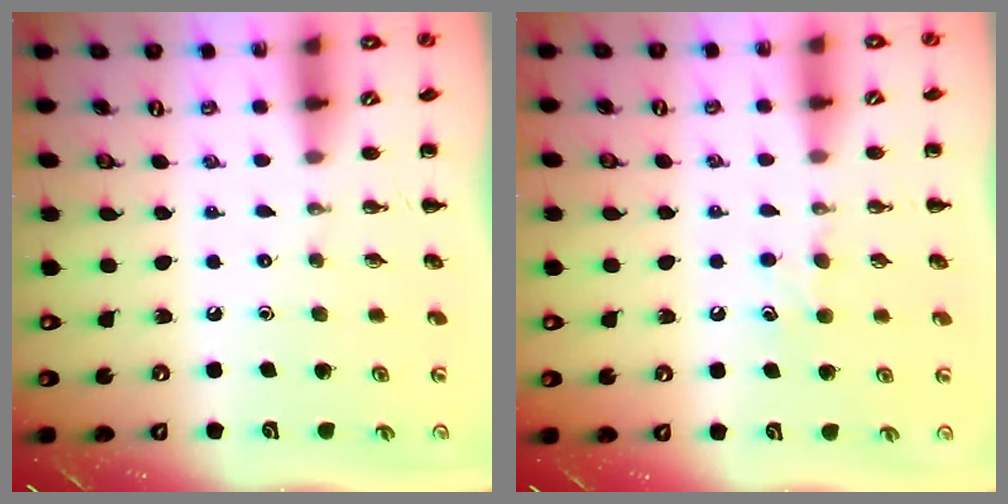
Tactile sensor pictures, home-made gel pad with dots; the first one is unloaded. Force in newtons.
{"total": 5.7, "press": 5.4, "slide": 1.7}